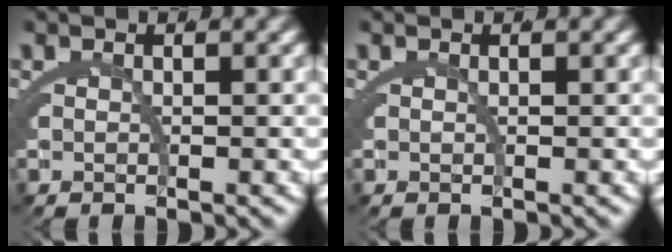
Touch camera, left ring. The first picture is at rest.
{"total": 0.0}